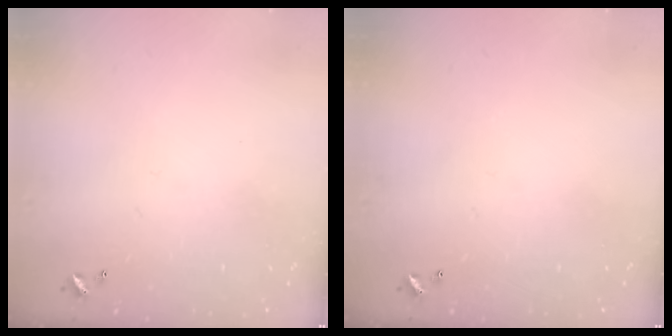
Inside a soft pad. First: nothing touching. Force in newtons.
{"total": 0.0}